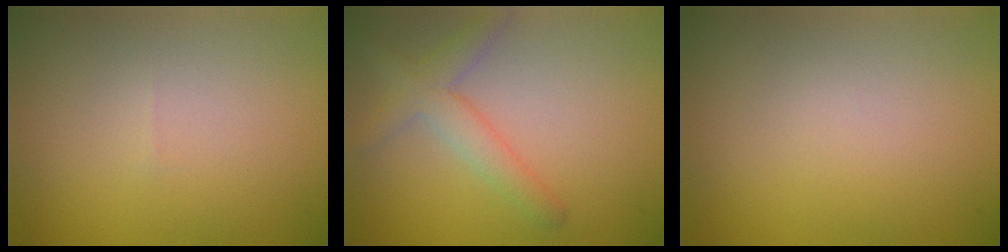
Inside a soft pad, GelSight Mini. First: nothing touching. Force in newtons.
{"total": 3.0, "press": 3.0, "slide": 0.2}
{"total": 0.0}